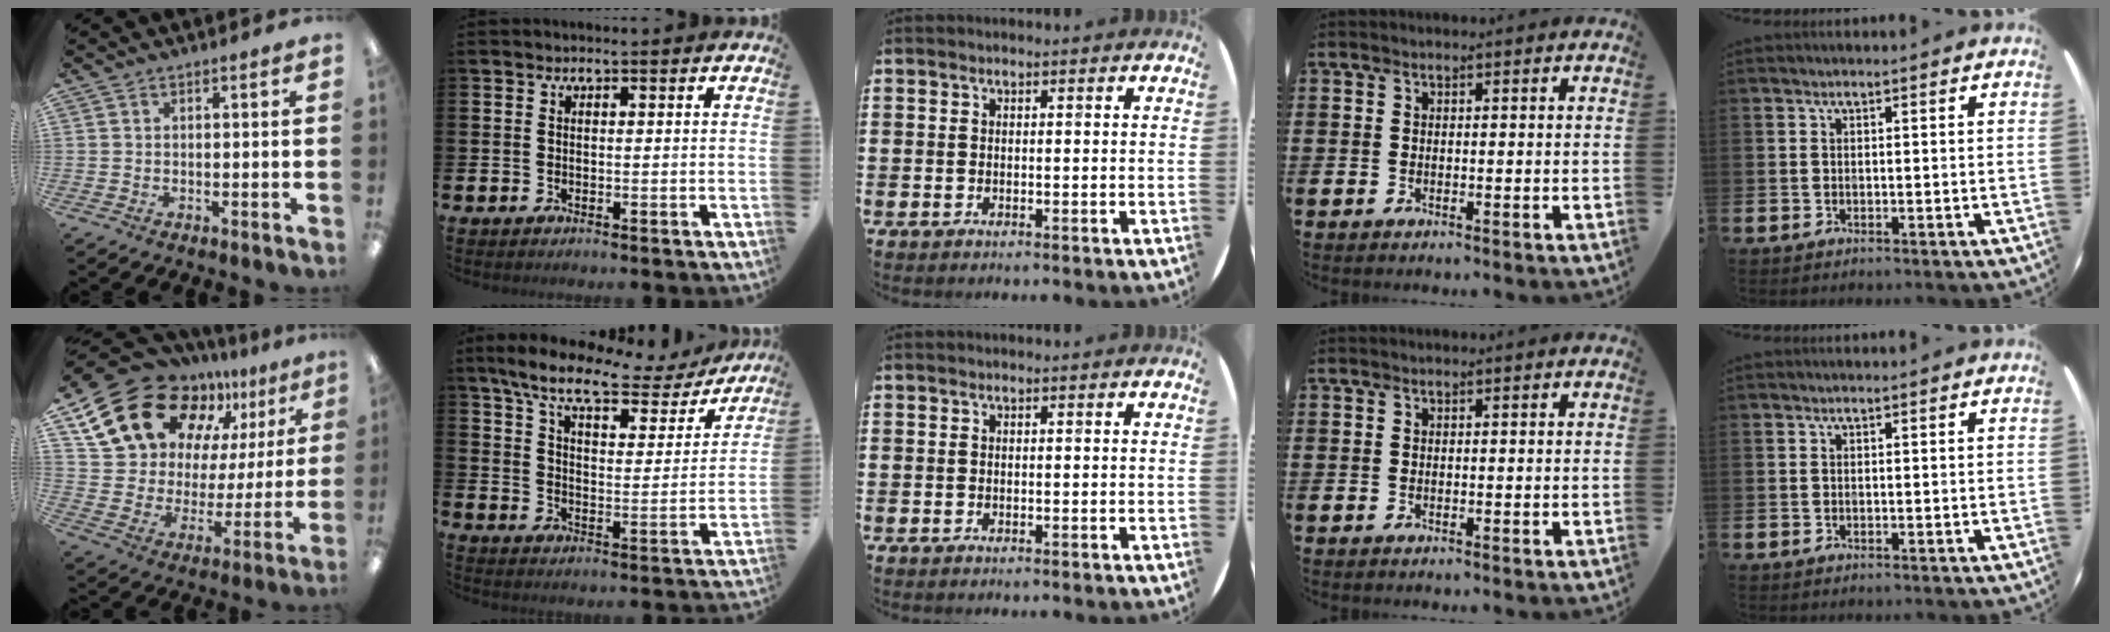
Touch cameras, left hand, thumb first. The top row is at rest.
{"thumb": {"total": 19.7, "force": [13.5, 11.3, 8.9], "torque": [-0.178, -0.079, 0.254]}, "index": {"total": 9.4, "force": [7.8, 2.3, 4.6], "torque": [-0.114, -0.044, 0.130]}}